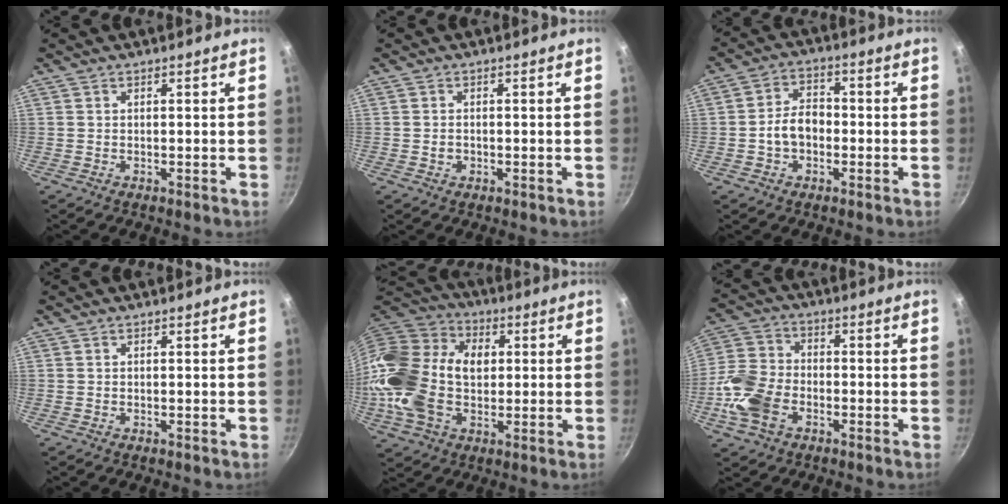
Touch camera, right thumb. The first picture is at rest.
{"total": 1.4, "force": [-0.3, 1.1, 0.7], "torque": [-0.012, 0.003, -0.006]}
{"total": 6.7, "force": [-1.4, 4.8, 4.4], "torque": [-0.054, 0.027, -0.030]}
{"total": 0.0}
{"total": 22.0, "force": [0.5, 15.5, 15.6], "torque": [-0.287, 0.031, 0.003]}
{"total": 11.2, "force": [-4.2, 7.6, 7.2], "torque": [-0.135, 0.024, -0.099]}